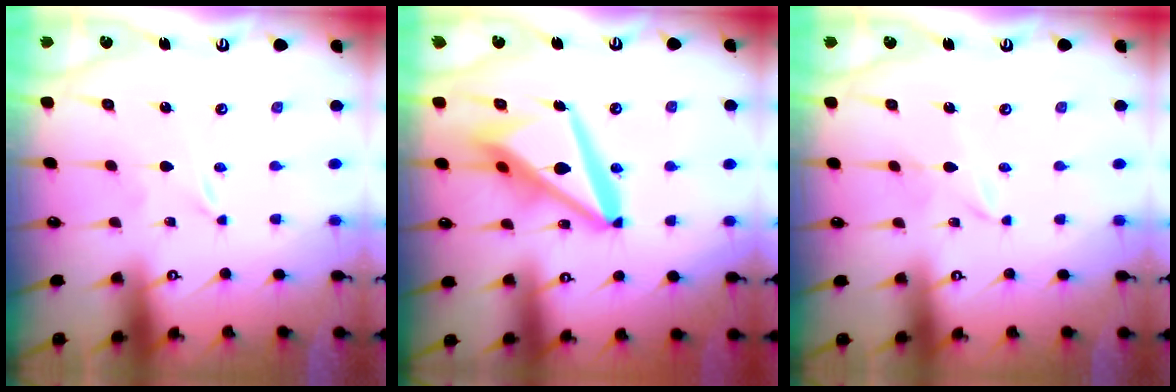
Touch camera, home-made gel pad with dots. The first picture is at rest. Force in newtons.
{"total": 17.9, "press": 17.7, "slide": 2.1}
{"total": 2.6, "press": 2.6, "slide": 0.3}